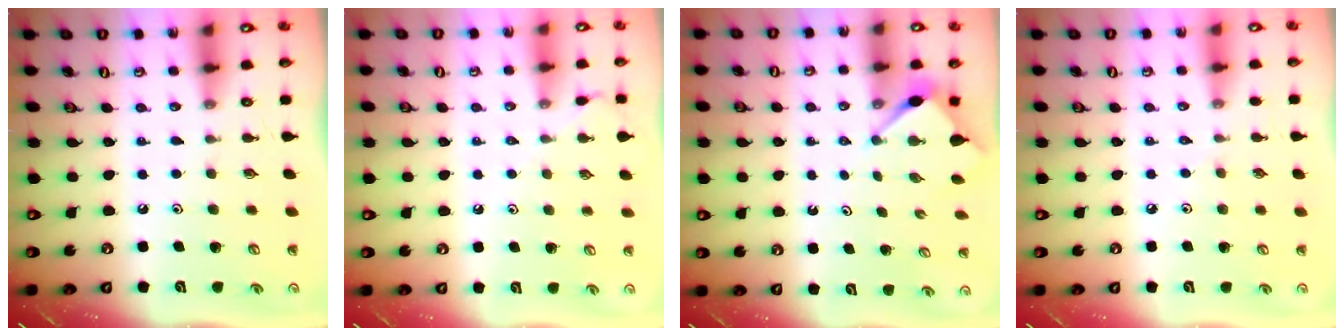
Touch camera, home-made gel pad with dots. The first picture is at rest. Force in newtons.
{"total": 3.3, "press": 3.2, "slide": 0.6}
{"total": 3.4, "press": 3.4, "slide": 0.3}
{"total": 2.5, "press": 2.5, "slide": 0.5}